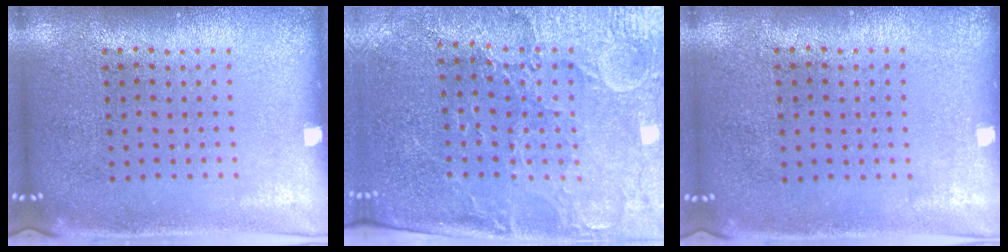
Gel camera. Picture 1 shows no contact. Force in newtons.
{"total": 3.6, "press": 3.3, "slide": 1.4}
{"total": 0.0}